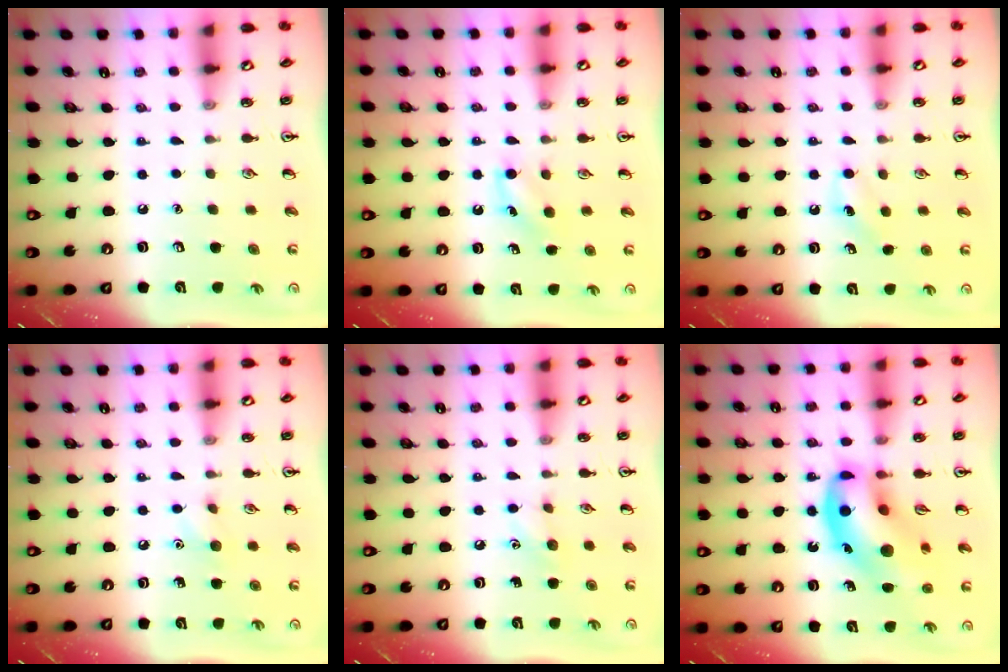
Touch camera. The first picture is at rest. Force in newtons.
{"total": 5.2, "press": 5.0, "slide": 1.3}
{"total": 5.9, "press": 5.7, "slide": 1.6}
{"total": 5.9, "press": 5.7, "slide": 1.2}
{"total": 5.7, "press": 5.4, "slide": 1.9}
{"total": 17.3, "press": 17.0, "slide": 3.3}